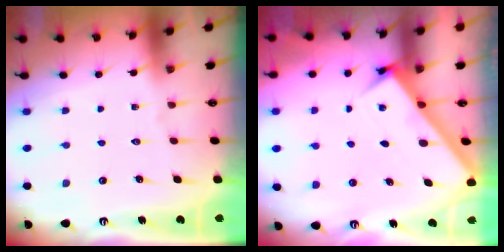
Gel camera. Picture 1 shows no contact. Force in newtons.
{"total": 2.9, "press": 2.9, "slide": 0.2}